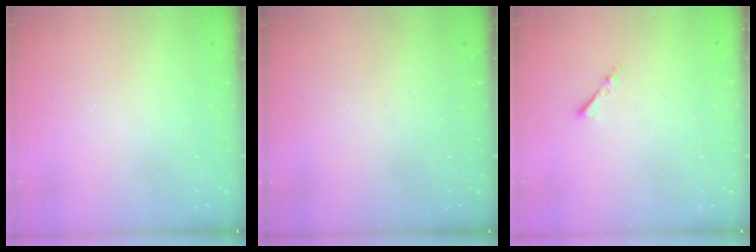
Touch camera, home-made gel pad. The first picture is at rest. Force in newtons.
{"total": 0.0}
{"total": 1.9, "press": 1.9, "slide": 0.4}